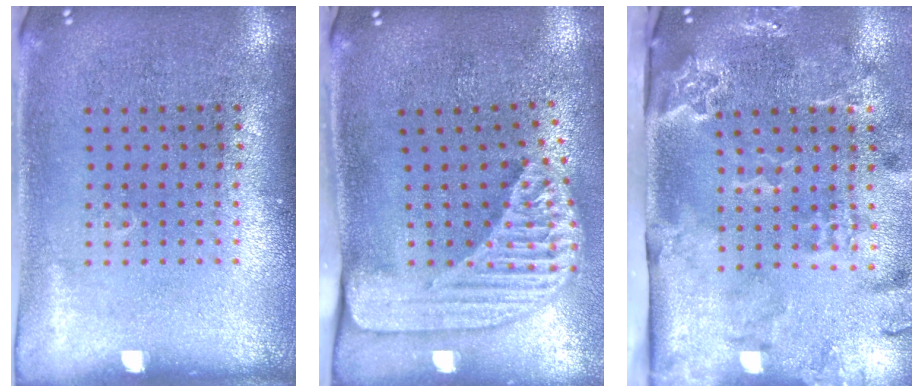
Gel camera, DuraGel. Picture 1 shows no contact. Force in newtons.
{"total": 2.5, "press": 1.7, "slide": 1.8}
{"total": 3.4, "press": 2.5, "slide": 2.4}